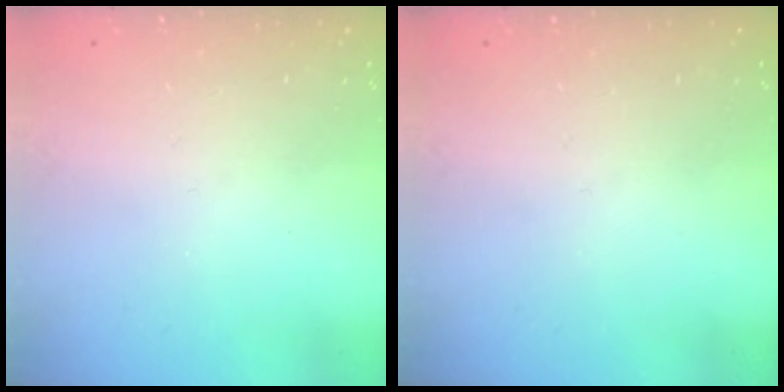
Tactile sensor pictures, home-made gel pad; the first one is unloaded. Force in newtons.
{"total": 0.0}